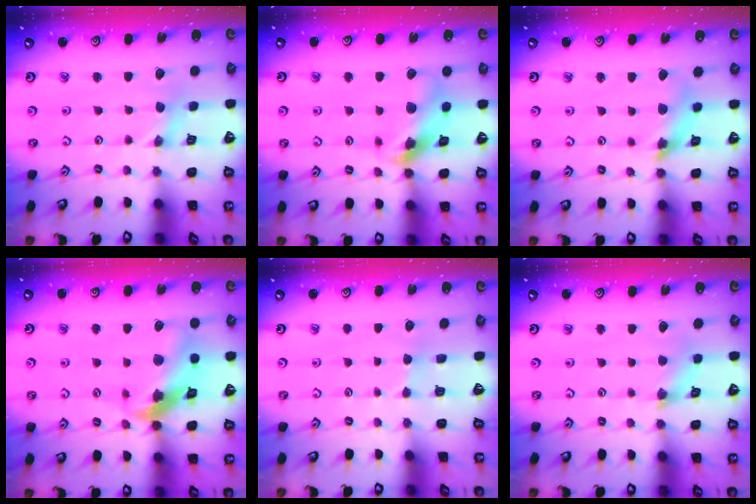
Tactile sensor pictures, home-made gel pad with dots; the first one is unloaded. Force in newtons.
{"total": 13.2, "press": 13.0, "slide": 1.8}
{"total": 11.6, "press": 11.5, "slide": 1.6}
{"total": 14.5, "press": 14.4, "slide": 1.8}
{"total": 2.9, "press": 2.9, "slide": 0.5}
{"total": 2.9, "press": 2.9, "slide": 0.4}